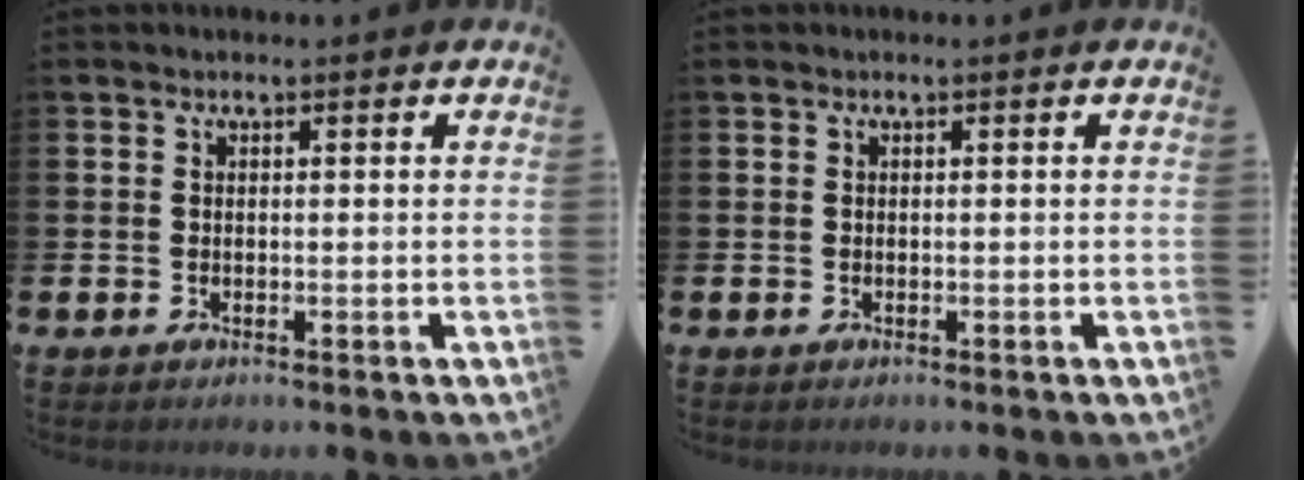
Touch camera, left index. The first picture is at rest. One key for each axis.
{"total": 0.0}